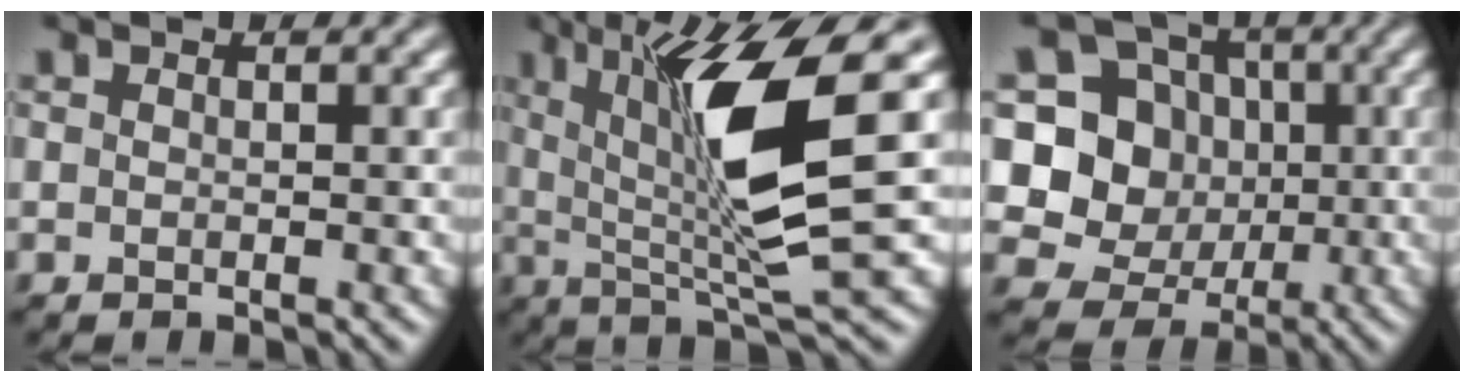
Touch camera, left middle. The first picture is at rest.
{"total": 10.9, "force": [2.4, 2.2, 10.4], "torque": [-0.163, -0.004, 0.044]}
{"total": 10.6, "force": [-0.3, 10.0, 3.3], "torque": [-0.098, 0.023, -0.028]}